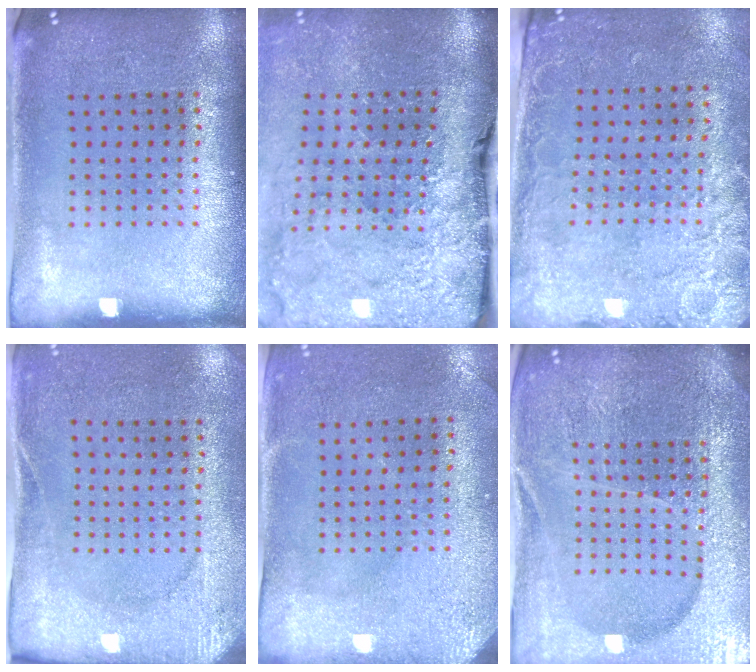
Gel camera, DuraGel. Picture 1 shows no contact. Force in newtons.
{"total": 4.7, "press": 3.6, "slide": 3.0}
{"total": 2.7, "press": 2.2, "slide": 1.5}
{"total": 2.7, "press": 2.2, "slide": 1.7}
{"total": 3.0, "press": 2.3, "slide": 1.9}
{"total": 5.7, "press": 5.1, "slide": 2.5}